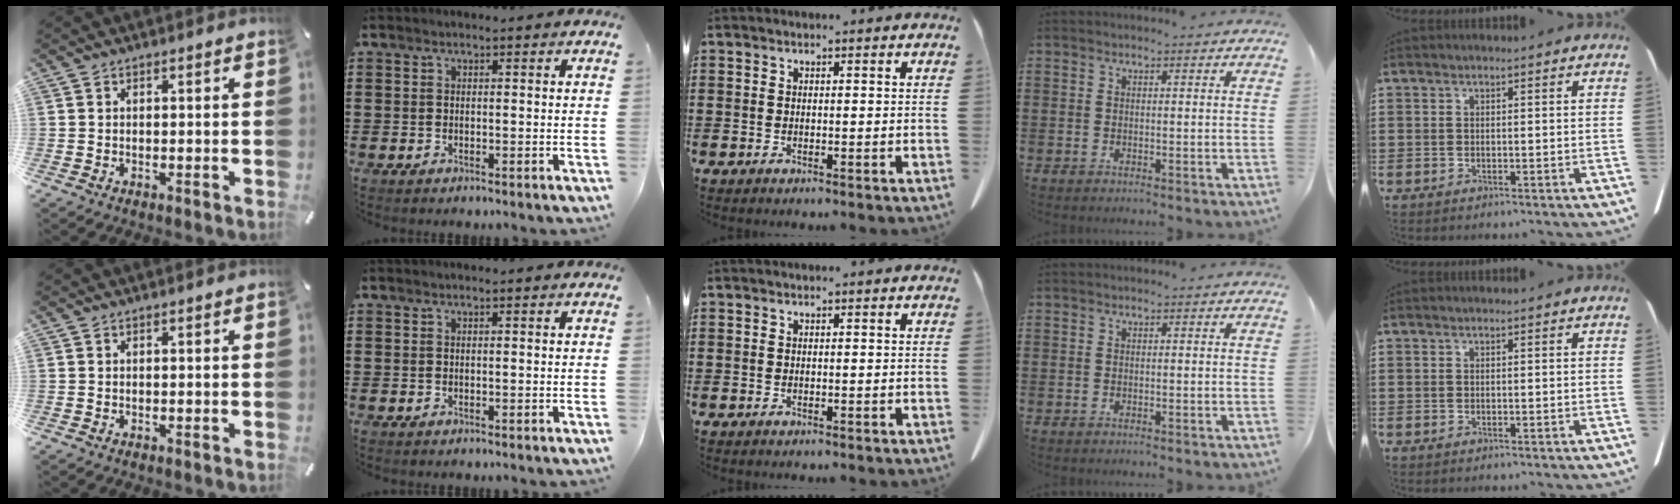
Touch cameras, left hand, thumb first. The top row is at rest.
{}